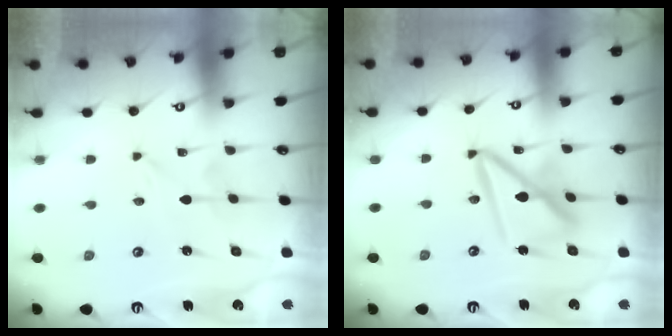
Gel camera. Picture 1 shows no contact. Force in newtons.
{"total": 13.6, "press": 13.6, "slide": 1.4}